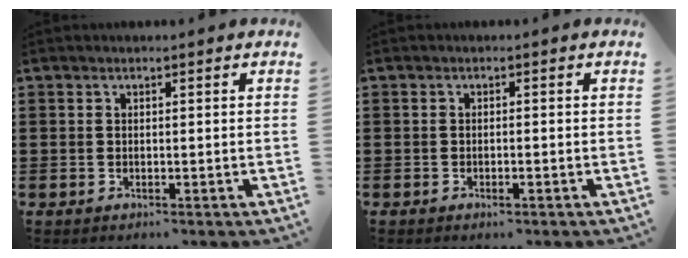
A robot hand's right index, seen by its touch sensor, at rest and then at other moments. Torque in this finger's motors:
{"motor_torque": [0.26, -0.10, 0.06, 0.00]}